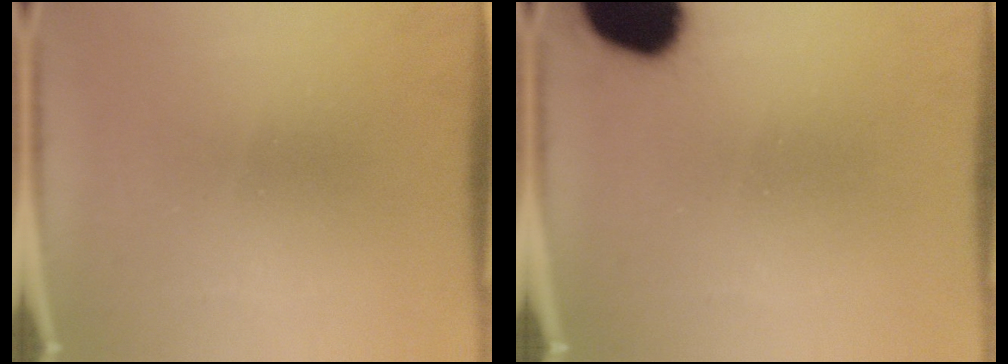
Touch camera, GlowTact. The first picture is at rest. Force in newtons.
{"total": 17.8}